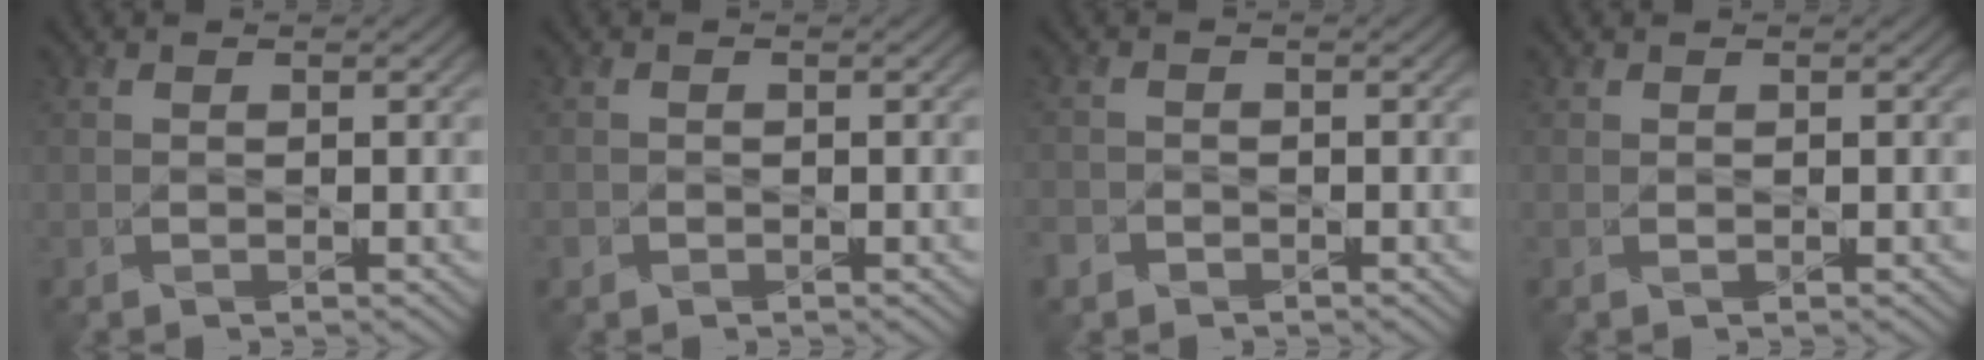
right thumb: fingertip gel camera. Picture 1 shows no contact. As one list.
[{"total": 0.7, "force": [-0.4, 0.6, -0.1], "torque": [0.005, -0.005, -0.009]}, {"total": 2.1, "force": [-1.5, 1.4, 0.1], "torque": [-0.001, -0.008, -0.036]}, {"total": 0.0}]